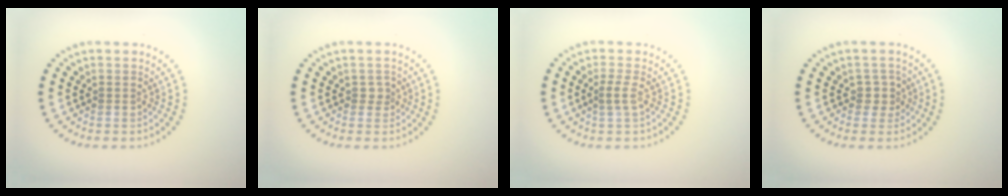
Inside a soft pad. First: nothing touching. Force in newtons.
{"total": 1.0, "press": 0.7, "slide": 0.7}
{"total": 1.2, "press": 0.9, "slide": 0.7}
{"total": 1.6, "press": 1.2, "slide": 1.0}